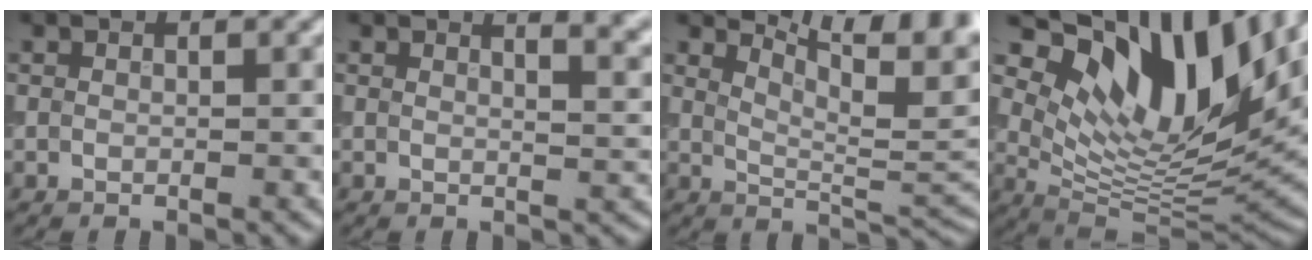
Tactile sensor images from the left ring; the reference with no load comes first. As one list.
[{"total": 5.9, "force": [3.8, 2.5, 3.8], "torque": [-0.006, 0.035, 0.020]}, {"total": 8.2, "force": [4.9, 2.5, 6.0], "torque": [-0.077, 0.009, 0.074]}, {"total": 14.5, "force": [7.3, 6.3, 10.9], "torque": [-0.183, 0.003, 0.136]}]